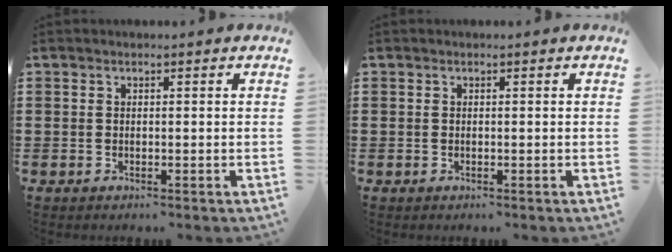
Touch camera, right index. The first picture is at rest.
{"total": 0.0}